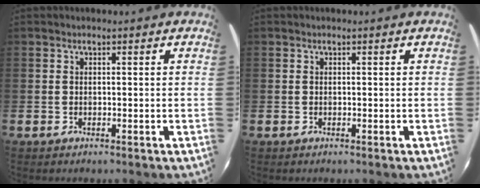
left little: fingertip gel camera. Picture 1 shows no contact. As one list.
[{"total": 0.0}]